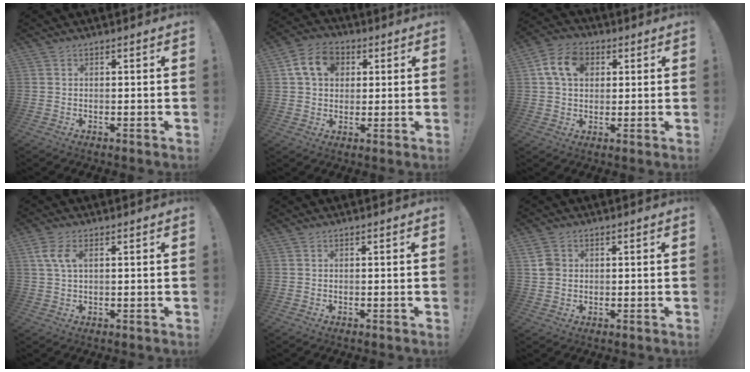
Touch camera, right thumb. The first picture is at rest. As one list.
[{"total": 11.2, "force": [3.7, 8.5, 6.2], "torque": [-0.095, 0.006, 0.072]}, {"total": 11.0, "force": [3.6, 8.0, 6.6], "torque": [-0.106, 0.010, 0.069]}, {"total": 5.3, "force": [1.6, 2.4, 4.4], "torque": [-0.092, 0.004, 0.026]}, {"total": 0.0}, {"total": 3.7, "force": [0.9, 3.2, 1.7], "torque": [-0.024, 0.004, 0.019]}]